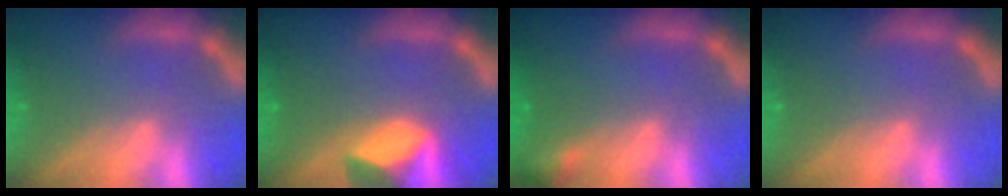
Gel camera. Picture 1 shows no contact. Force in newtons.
{"total": 5.9}
{"total": 1.4}
{"total": 0.0}